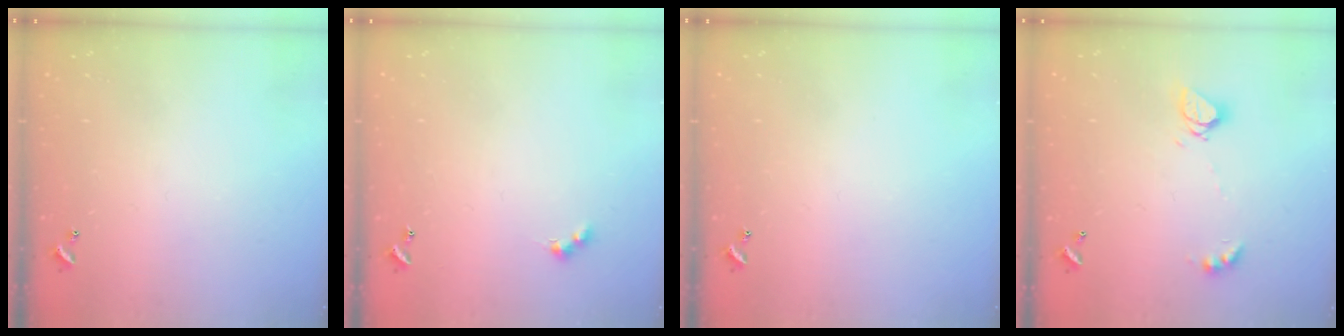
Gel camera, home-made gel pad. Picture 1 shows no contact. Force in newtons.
{"total": 3.0, "press": 2.9, "slide": 0.5}
{"total": 0.0}
{"total": 6.4, "press": 6.4, "slide": 0.6}